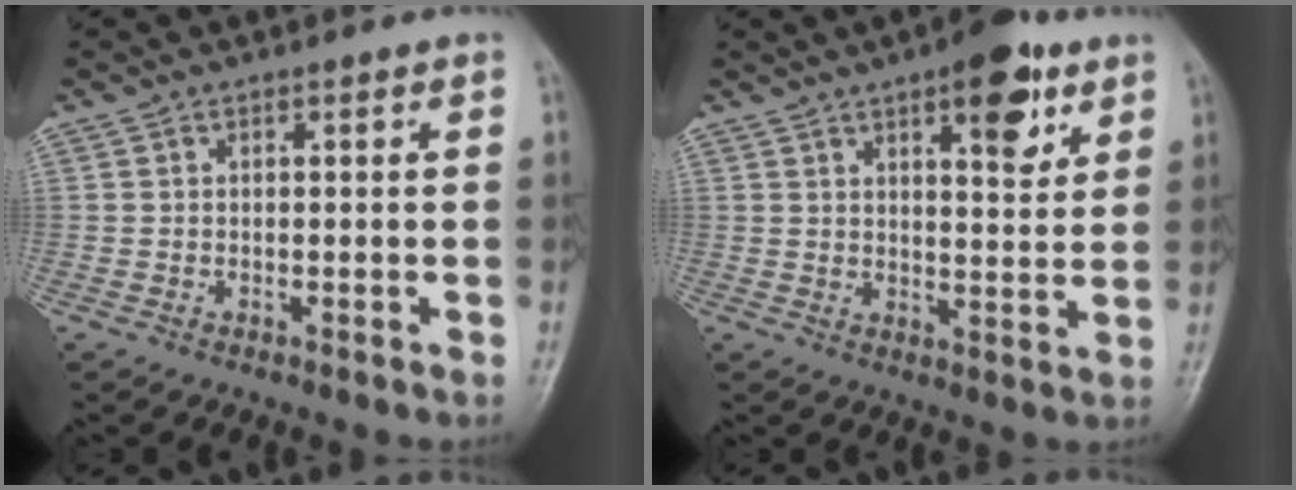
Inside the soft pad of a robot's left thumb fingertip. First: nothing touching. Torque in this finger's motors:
{"motor_torque": [1.52, 0.94, 0.90, -1.00, 0.25]}